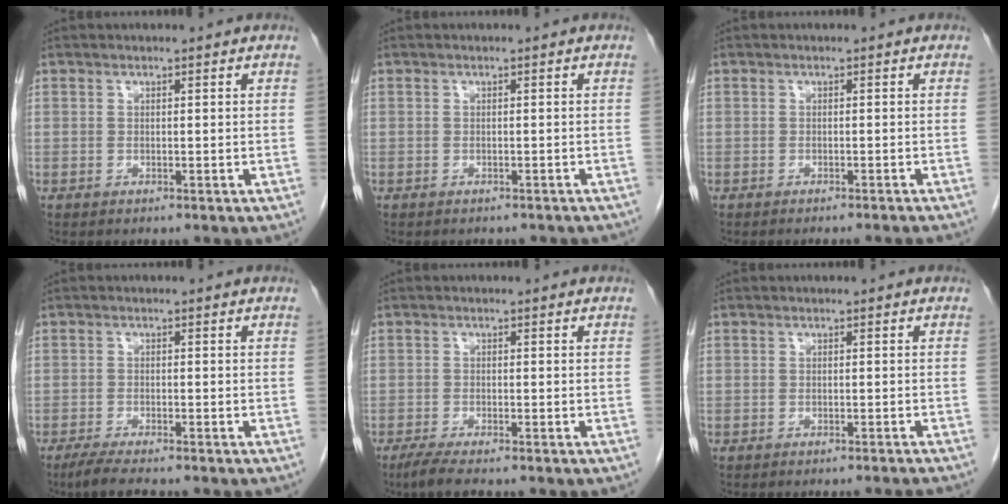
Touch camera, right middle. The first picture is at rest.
{"total": 4.5, "force": [-4.1, 1.5, 1.3], "torque": [-0.018, -0.004, -0.043]}
{"total": 4.1, "force": [-3.8, -0.8, 1.3], "torque": [-0.009, -0.005, -0.047]}
{"total": 4.6, "force": [-3.7, 0.4, 2.7], "torque": [-0.050, -0.012, -0.061]}
{"total": 3.7, "force": [-2.8, 0.3, 2.3], "torque": [-0.047, -0.010, -0.051]}
{"total": 4.1, "force": [-3.9, -0.8, 1.2], "torque": [-0.009, -0.007, -0.046]}